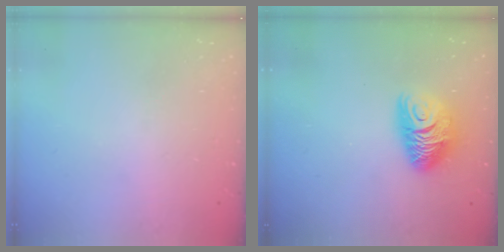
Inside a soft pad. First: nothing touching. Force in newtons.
{"total": 10.4, "press": 10.4, "slide": 1.2}